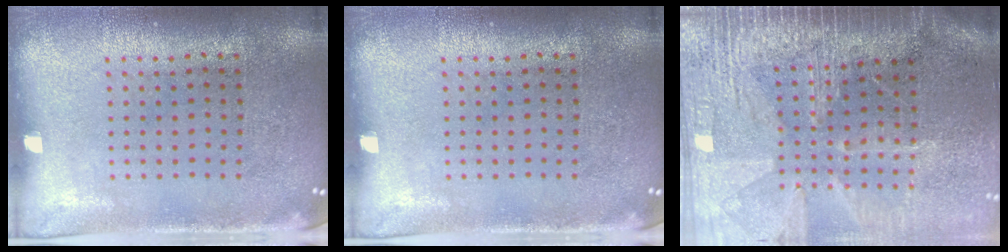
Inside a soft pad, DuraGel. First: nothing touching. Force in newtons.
{"total": 0.0}
{"total": 3.6, "press": 3.3, "slide": 1.6}